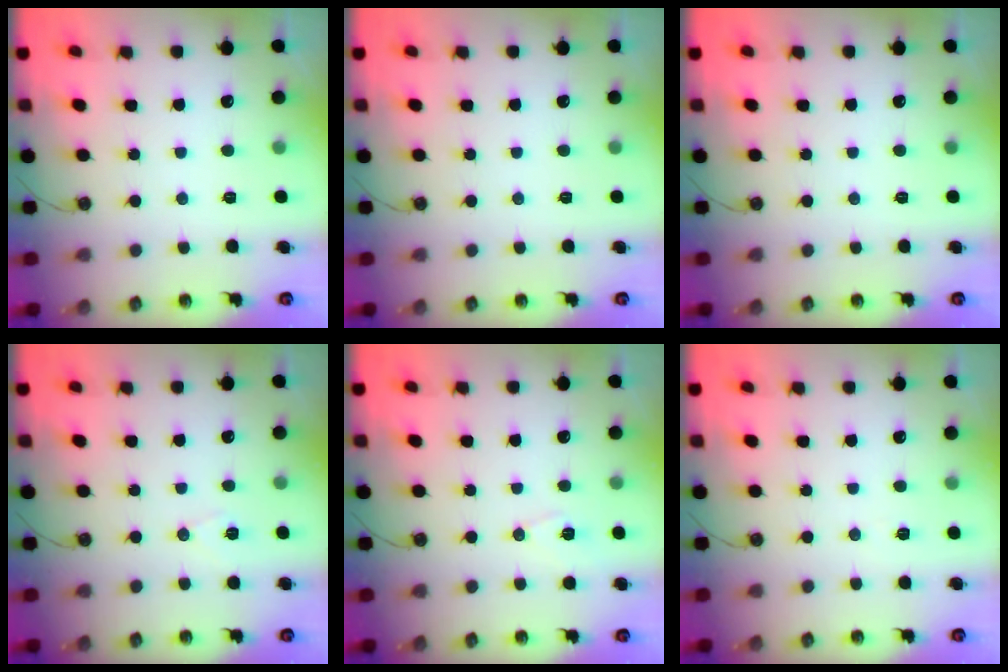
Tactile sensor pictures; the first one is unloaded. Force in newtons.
{"total": 0.0}
{"total": 0.0}
{"total": 5.7, "press": 4.6, "slide": 3.3}
{"total": 8.1, "press": 7.3, "slide": 3.4}
{"total": 2.9, "press": 2.2, "slide": 1.9}